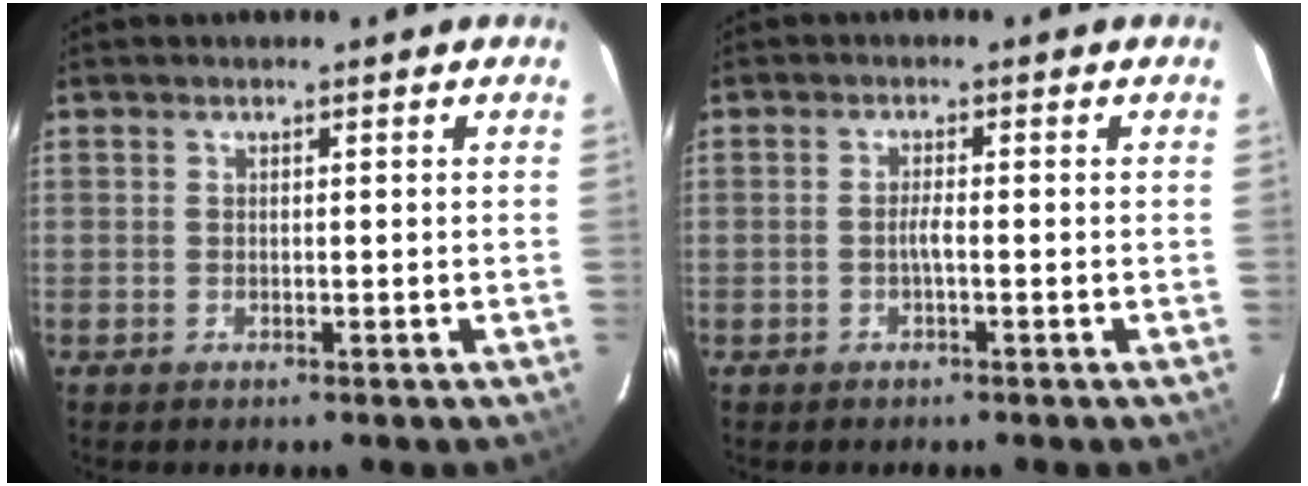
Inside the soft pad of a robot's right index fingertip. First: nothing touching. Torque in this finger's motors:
{"motor_torque": [0.37, -0.03, 0.27, 0.07]}